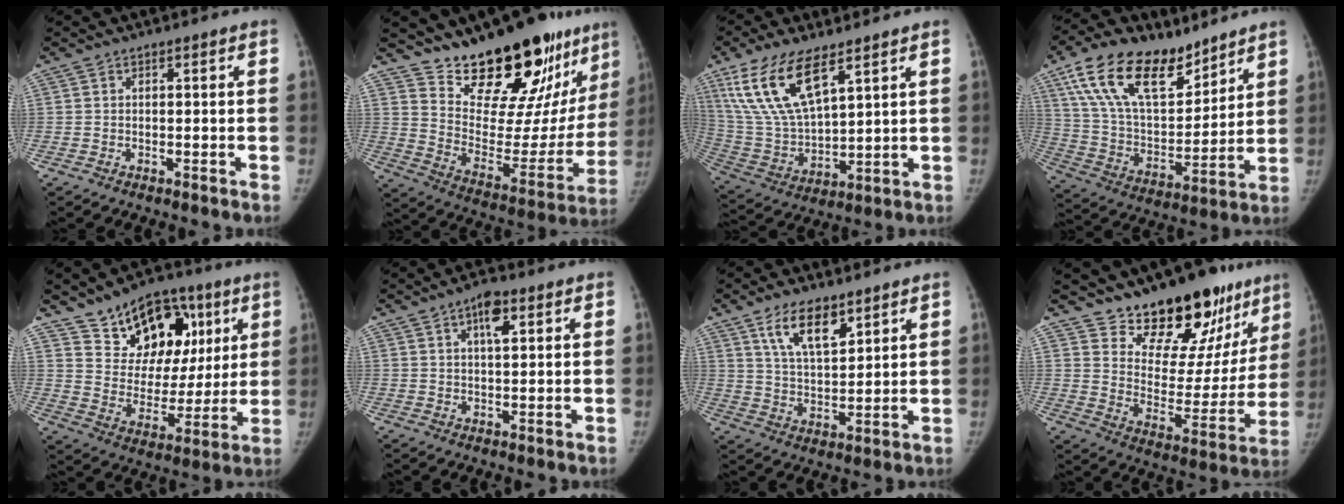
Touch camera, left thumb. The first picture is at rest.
{"total": 27.9, "force": [21.5, 10.1, 14.7], "torque": [-0.179, -0.128, 0.319]}
{"total": 16.5, "force": [9.1, 6.7, 12.1], "torque": [-0.233, -0.032, 0.190]}
{"total": 21.9, "force": [13.9, 11.0, 12.9], "torque": [-0.203, -0.046, 0.259]}
{"total": 19.0, "force": [9.8, 12.5, 10.5], "torque": [-0.102, -0.026, 0.162]}
{"total": 5.0, "force": [2.3, 2.1, 4.0], "torque": [-0.057, -0.004, 0.035]}
{"total": 9.8, "force": [5.9, 4.2, 6.6], "torque": [-0.099, -0.035, 0.114]}
{"total": 22.5, "force": [17.1, 10.4, 10.3], "torque": [-0.097, -0.119, 0.250]}